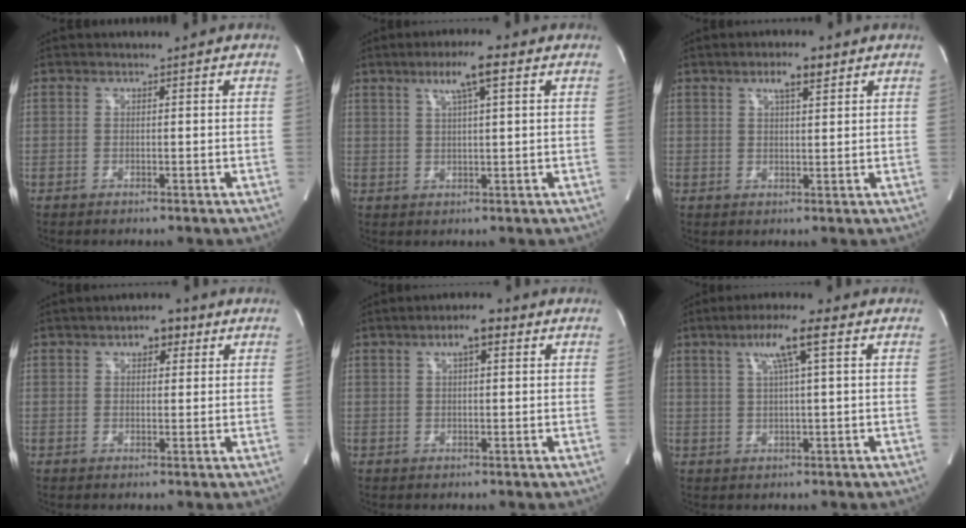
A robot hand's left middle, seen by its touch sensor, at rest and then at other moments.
{"total": 6.0, "force": [3.0, 0.3, 5.2], "torque": [-0.095, 0.011, 0.052]}
{"total": 4.2, "force": [2.5, 0.9, 3.2], "torque": [-0.059, 0.006, 0.043]}
{"total": 3.9, "force": [1.9, 1.9, 2.7], "torque": [-0.042, 0.017, 0.028]}
{"total": 4.6, "force": [2.1, 1.2, 3.8], "torque": [-0.070, 0.018, 0.034]}
{"total": 6.8, "force": [2.9, -0.1, 6.1], "torque": [-0.112, 0.012, 0.051]}